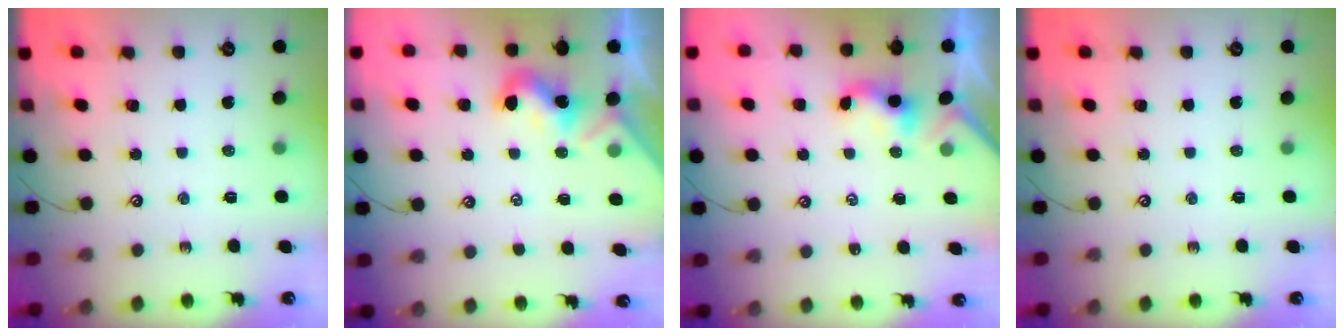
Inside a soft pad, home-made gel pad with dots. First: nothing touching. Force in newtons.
{"total": 1.8, "press": 1.8, "slide": 0.5}
{"total": 1.1, "press": 1.1, "slide": 0.2}
{"total": 0.0}